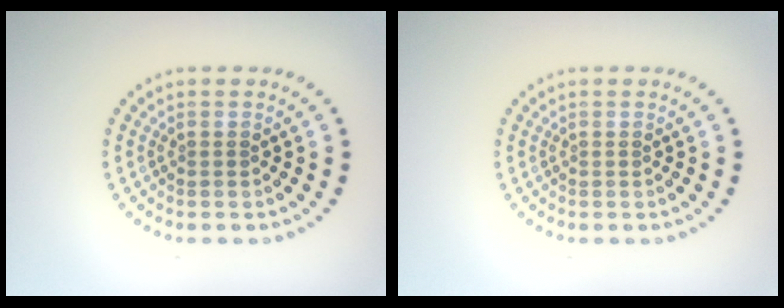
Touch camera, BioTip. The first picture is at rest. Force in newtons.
{"total": 0.0}